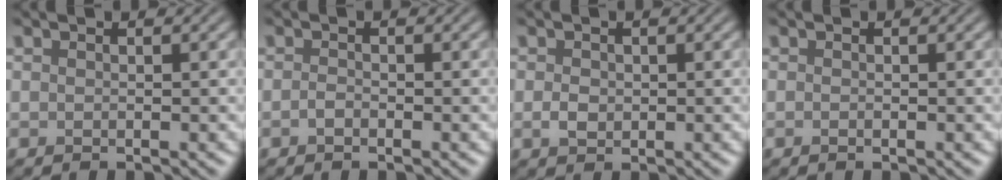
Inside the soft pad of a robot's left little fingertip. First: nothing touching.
{"total": 0.6, "force": [-0.3, 0.3, 0.5], "torque": [-0.011, 0.000, -0.008]}
{"total": 1.4, "force": [-0.1, 1.1, 0.9], "torque": [-0.018, -0.002, -0.003]}
{"total": 0.0}